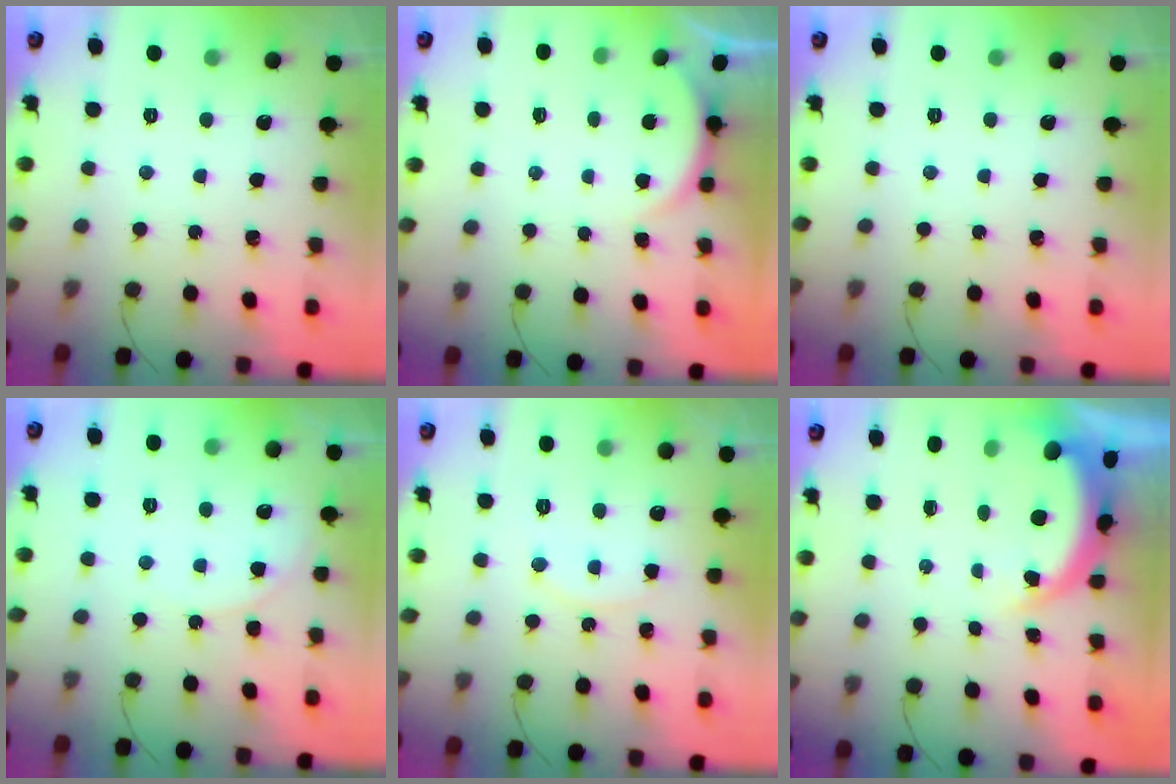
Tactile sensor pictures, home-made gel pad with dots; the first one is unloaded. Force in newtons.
{"total": 2.2, "press": 2.1, "slide": 0.5}
{"total": 0.0}
{"total": 5.6, "press": 5.6, "slide": 0.8}
{"total": 6.1, "press": 6.1, "slide": 0.2}
{"total": 4.6, "press": 4.4, "slide": 1.1}